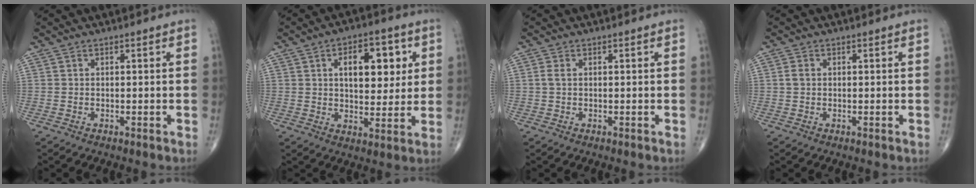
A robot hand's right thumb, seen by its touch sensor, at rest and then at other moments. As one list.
[{"total": 12.4, "force": [3.5, 6.7, 9.8], "torque": [-0.099, -0.008, 0.053]}, {"total": 1.1, "force": [0.2, 0.6, 0.9], "torque": [-0.026, 0.003, 0.003]}, {"total": 1.4, "force": [0.1, 1.0, 0.9], "torque": [-0.018, 0.004, 0.003]}]